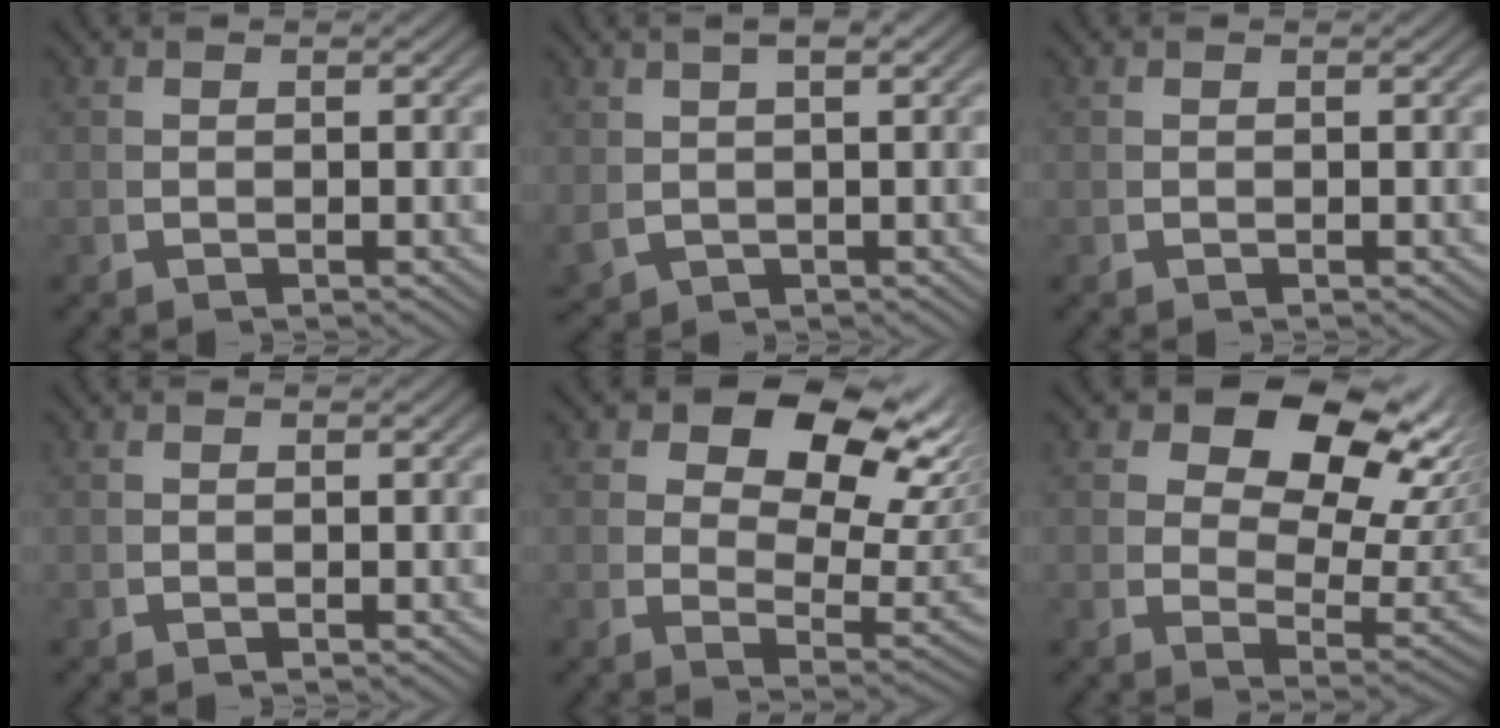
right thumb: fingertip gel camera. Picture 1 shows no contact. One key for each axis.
{"total": 3.1, "fx": 1.7, "fy": 1.5, "fz": 2.1, "tx": -0.033, "ty": 0.005, "tz": 0.042}
{"total": 0.0}
{"total": 0.0}
{"total": 10.5, "fx": 4.4, "fy": 5.8, "fz": 7.6, "tx": -0.111, "ty": -0.004, "tz": 0.072}
{"total": 11.8, "fx": 4.6, "fy": 6.8, "fz": 8.4, "tx": -0.128, "ty": -0.007, "tz": 0.075}